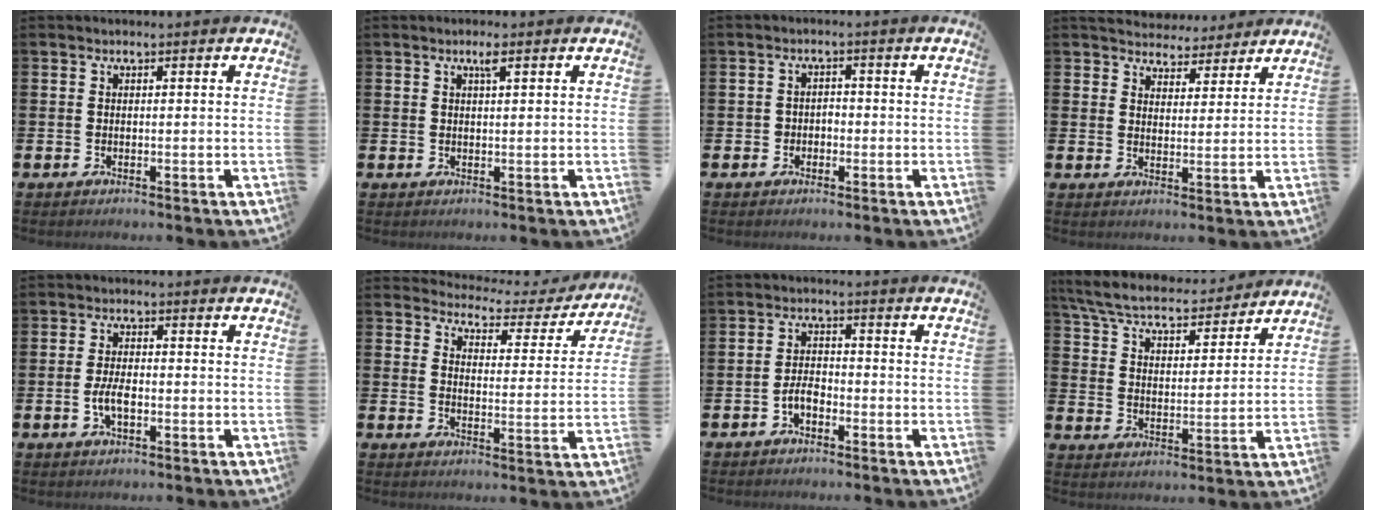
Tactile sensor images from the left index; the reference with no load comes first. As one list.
[{"total": 1.6, "force": [1.0, 0.2, 1.2], "torque": [-0.011, -0.002, 0.013]}, {"total": 1.8, "force": [-0.9, 1.5, 0.4], "torque": [-0.011, 0.003, -0.022]}, {"total": 4.2, "force": [3.8, 1.5, -0.4], "torque": [-0.003, -0.029, 0.067]}, {"total": 3.4, "force": [-0.8, 1.5, 2.9], "torque": [-0.044, 0.000, -0.017]}, {"total": 3.2, "force": [3.0, 1.1, 0.4], "torque": [-0.024, -0.034, 0.040]}, {"total": 2.7, "force": [-1.6, 1.3, 1.7], "torque": [-0.033, 0.007, -0.032]}, {"total": 6.8, "force": [6.3, 1.4, 2.0], "torque": [-0.071, -0.042, 0.107]}]